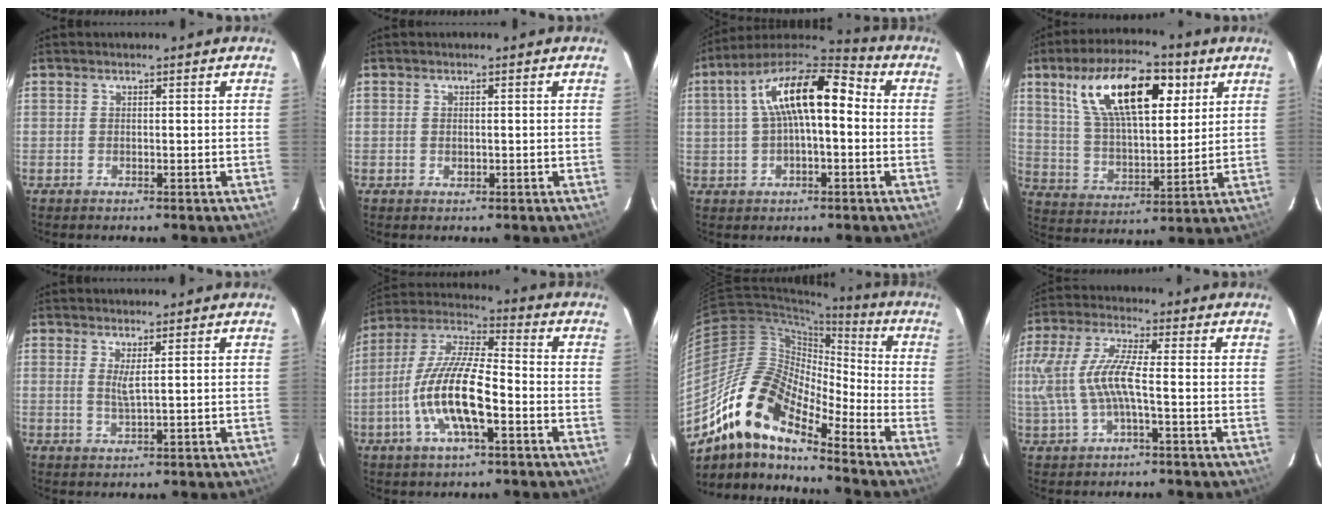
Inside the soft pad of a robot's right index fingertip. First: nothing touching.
{"total": 0.8, "force": [0.0, 0.6, 0.6], "torque": [-0.009, 0.000, 0.001]}
{"total": 15.2, "force": [1.7, 6.0, 13.8], "torque": [-0.249, 0.033, 0.018]}
{"total": 19.1, "force": [8.9, 8.0, 14.8], "torque": [-0.261, 0.027, 0.161]}
{"total": 2.4, "force": [0.8, -0.1, 2.2], "torque": [-0.042, -0.007, 0.013]}
{"total": 14.9, "force": [-5.0, 4.1, 13.4], "torque": [-0.273, -0.006, -0.100]}
{"total": 16.0, "force": [-11.4, 4.8, 10.2], "torque": [-0.167, -0.003, -0.230]}
{"total": 10.9, "force": [-1.2, 2.5, 10.5], "torque": [-0.222, 0.002, -0.015]}